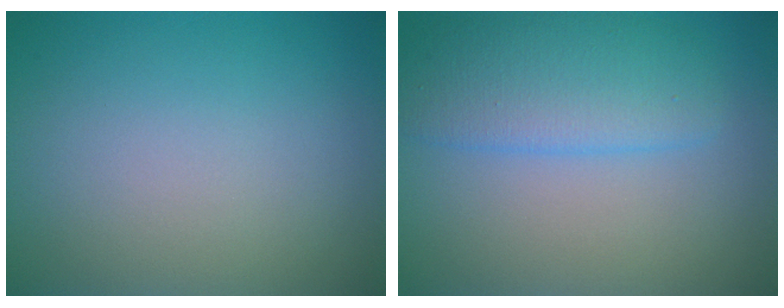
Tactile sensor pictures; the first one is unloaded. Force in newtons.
{"total": 4.4, "press": 4.4, "slide": 0.2}